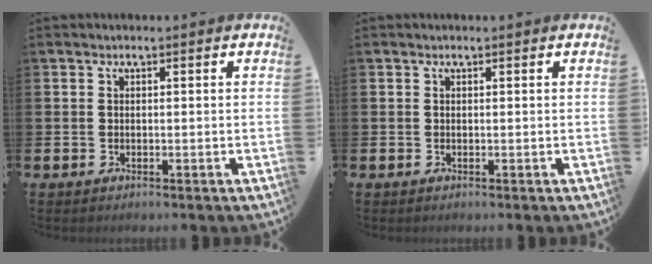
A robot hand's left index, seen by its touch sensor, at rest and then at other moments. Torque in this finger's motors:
{"motor_torque": [-0.15, 0.15, -0.13, 0.01]}